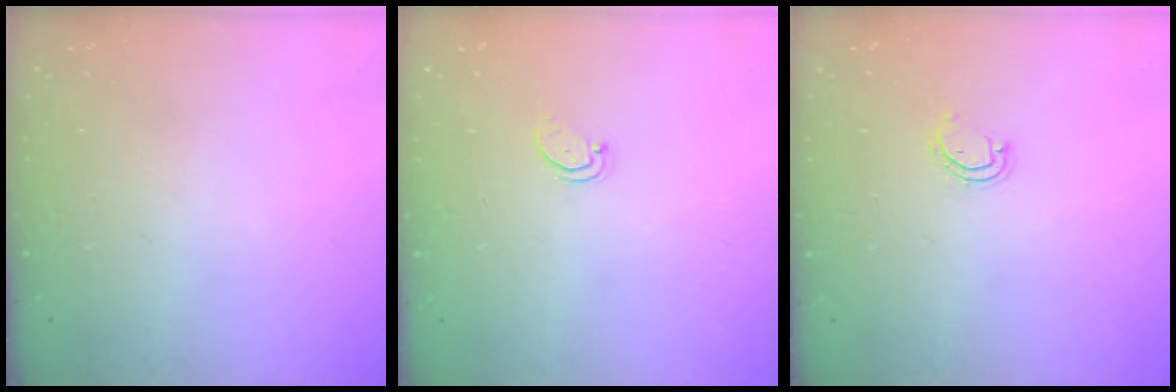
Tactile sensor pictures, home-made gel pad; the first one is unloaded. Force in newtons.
{"total": 1.5, "press": 1.5, "slide": 0.3}
{"total": 3.4, "press": 3.4, "slide": 0.2}